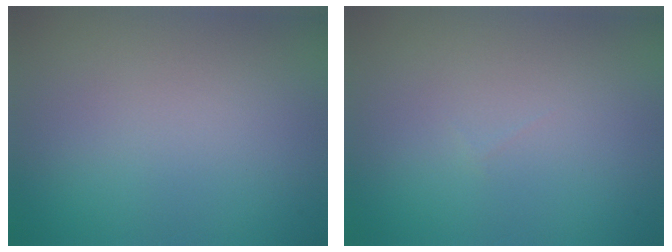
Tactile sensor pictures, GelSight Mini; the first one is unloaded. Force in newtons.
{"total": 0.0}